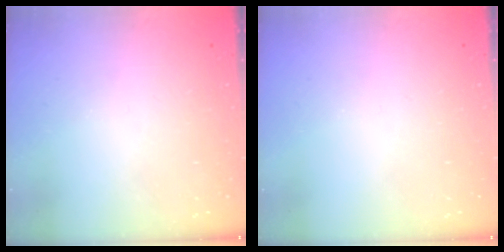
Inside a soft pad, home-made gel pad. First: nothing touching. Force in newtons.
{"total": 0.0}